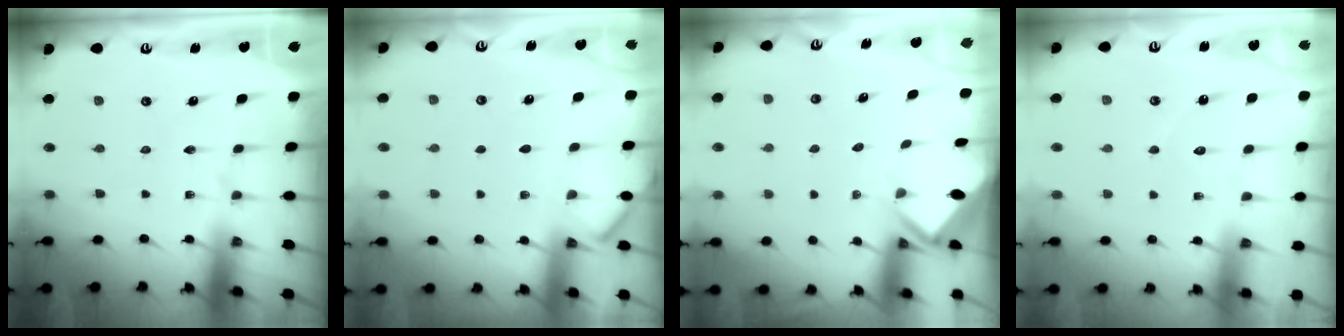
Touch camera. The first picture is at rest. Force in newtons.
{"total": 3.6, "press": 3.6, "slide": 0.3}
{"total": 2.8, "press": 2.8, "slide": 0.2}
{"total": 4.0, "press": 4.0, "slide": 0.3}